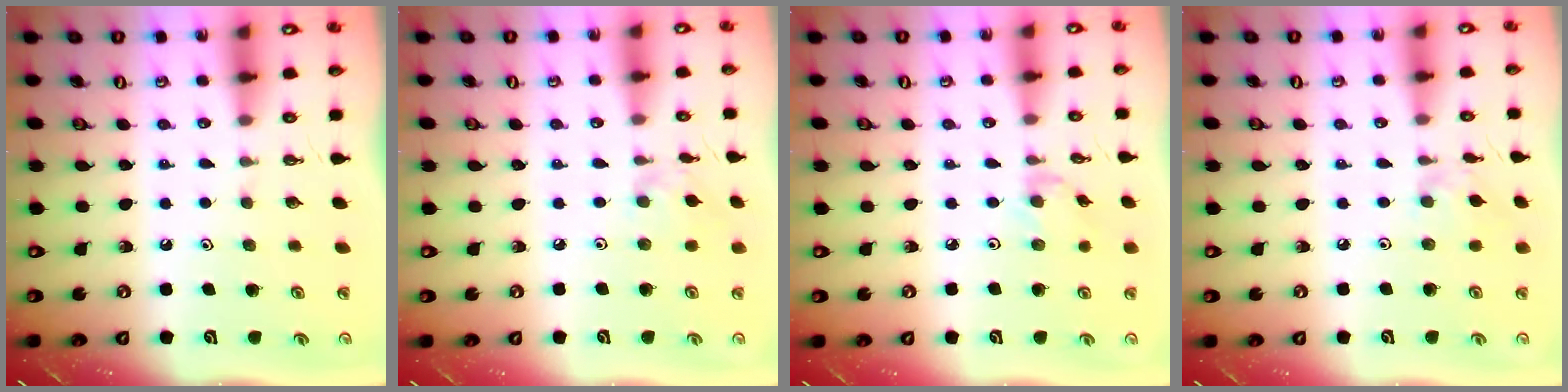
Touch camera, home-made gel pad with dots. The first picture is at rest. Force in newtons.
{"total": 2.0, "press": 1.9, "slide": 0.5}
{"total": 2.0, "press": 2.0, "slide": 0.4}
{"total": 2.0, "press": 1.9, "slide": 0.5}